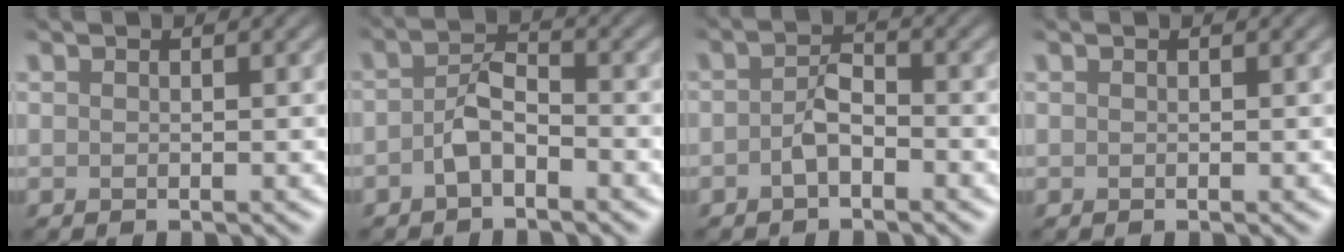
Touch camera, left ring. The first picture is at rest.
{"total": 2.5, "force": [-1.2, 1.1, 1.8], "torque": [-0.035, 0.008, -0.028]}
{"total": 2.0, "force": [-1.0, 1.0, 1.5], "torque": [-0.029, 0.006, -0.023]}
{"total": 0.0}